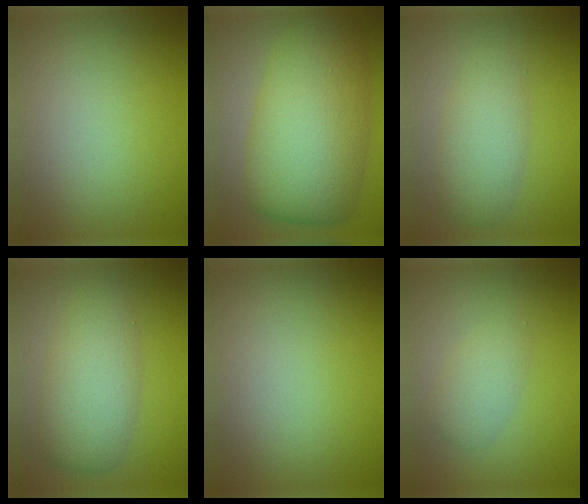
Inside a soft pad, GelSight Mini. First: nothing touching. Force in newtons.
{"total": 10.6, "press": 10.6, "slide": 0.3}
{"total": 2.2, "press": 2.2, "slide": 0.2}
{"total": 5.2, "press": 5.2, "slide": 0.2}
{"total": 0.0}
{"total": 2.0, "press": 2.0, "slide": 0.0}